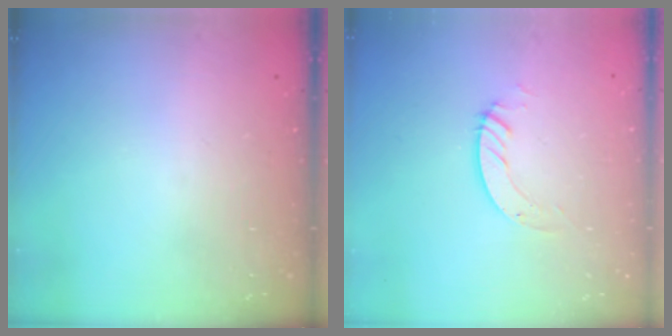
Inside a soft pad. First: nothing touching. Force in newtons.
{"total": 3.7, "press": 3.7, "slide": 0.2}